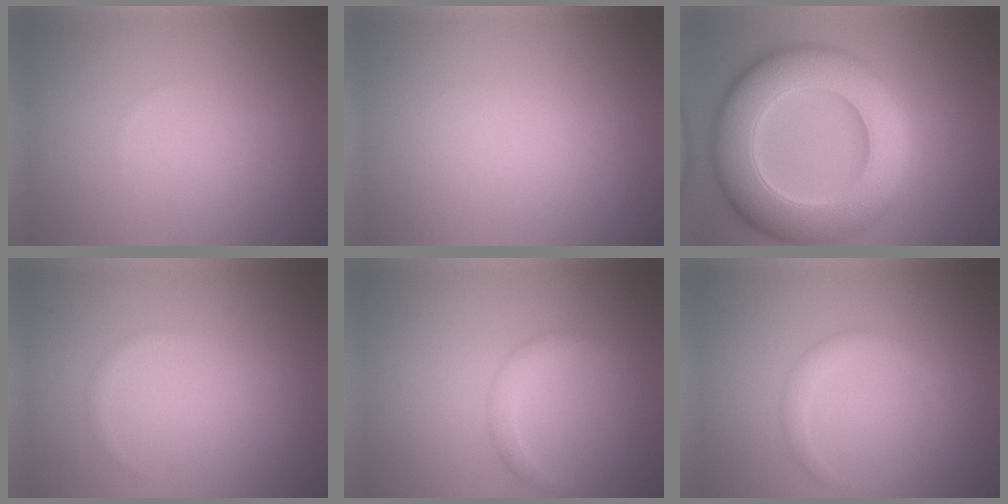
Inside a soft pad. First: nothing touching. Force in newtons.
{"total": 0.0}
{"total": 13.2, "press": 13.1, "slide": 2.1}
{"total": 0.6, "press": 0.6, "slide": 0.0}
{"total": 1.6, "press": 1.6, "slide": 0.1}
{"total": 1.5, "press": 1.5, "slide": 0.1}